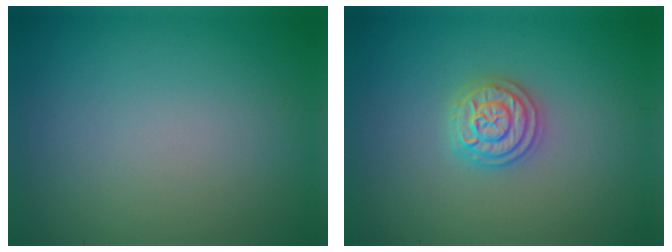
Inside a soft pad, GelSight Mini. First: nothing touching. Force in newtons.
{"total": 3.4, "press": 3.3, "slide": 0.5}